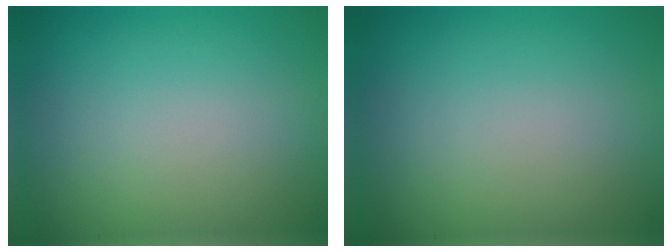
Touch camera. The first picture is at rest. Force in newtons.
{"total": 0.0}